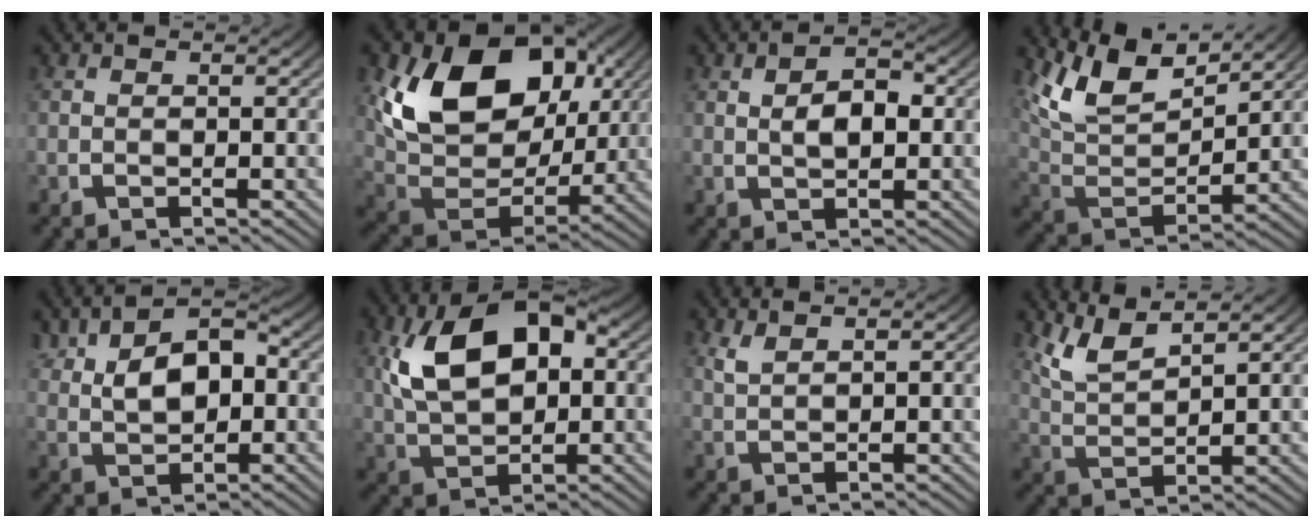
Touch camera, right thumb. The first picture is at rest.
{"total": 14.8, "force": [2.8, 9.8, 10.8], "torque": [-0.225, -0.025, 0.053]}
{"total": 3.2, "force": [0.4, 1.9, 2.6], "torque": [-0.047, -0.007, 0.016]}
{"total": 9.6, "force": [3.7, 5.7, 6.8], "torque": [-0.152, -0.013, 0.069]}
{"total": 5.6, "force": [1.2, 3.6, 4.1], "torque": [-0.074, -0.013, 0.037]}
{"total": 10.5, "force": [1.7, 6.6, 8.0], "torque": [-0.167, -0.020, 0.048]}
{"total": 1.8, "force": [1.5, 0.3, 0.8], "torque": [-0.020, 0.001, 0.038]}
{"total": 5.3, "force": [3.5, 2.3, 3.3], "torque": [-0.074, -0.005, 0.078]}